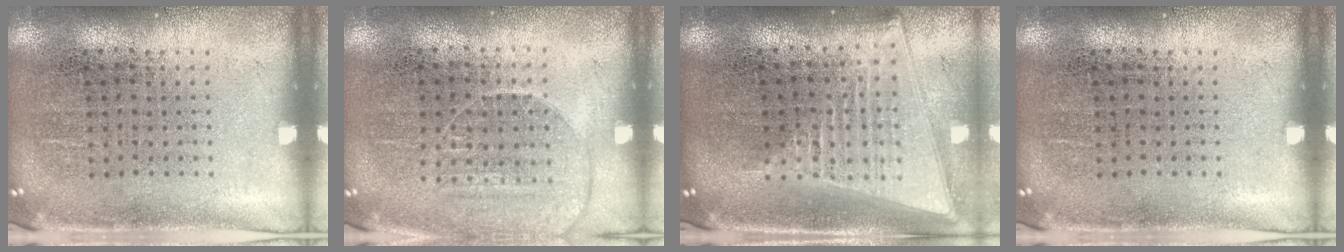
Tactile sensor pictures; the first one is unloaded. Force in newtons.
{"total": 1.4, "press": 1.3, "slide": 0.6}
{"total": 2.1, "press": 1.7, "slide": 1.1}
{"total": 0.0}